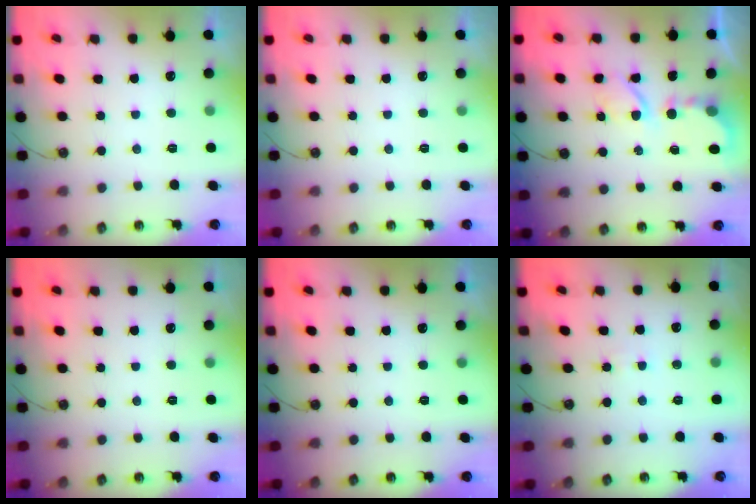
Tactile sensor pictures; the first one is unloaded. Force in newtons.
{"total": 0.0}
{"total": 5.8, "press": 5.8, "slide": 0.4}
{"total": 1.2, "press": 1.1, "slide": 0.3}
{"total": 0.0}
{"total": 2.8, "press": 2.8, "slide": 0.3}